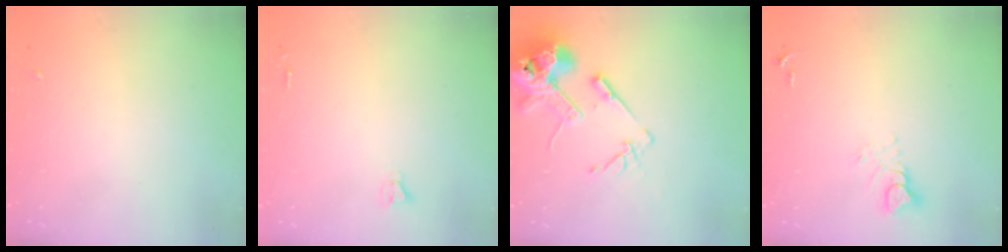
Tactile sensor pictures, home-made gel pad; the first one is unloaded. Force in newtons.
{"total": 2.0, "press": 2.0, "slide": 0.2}
{"total": 15.2, "press": 14.9, "slide": 2.8}
{"total": 5.3, "press": 5.3, "slide": 0.3}